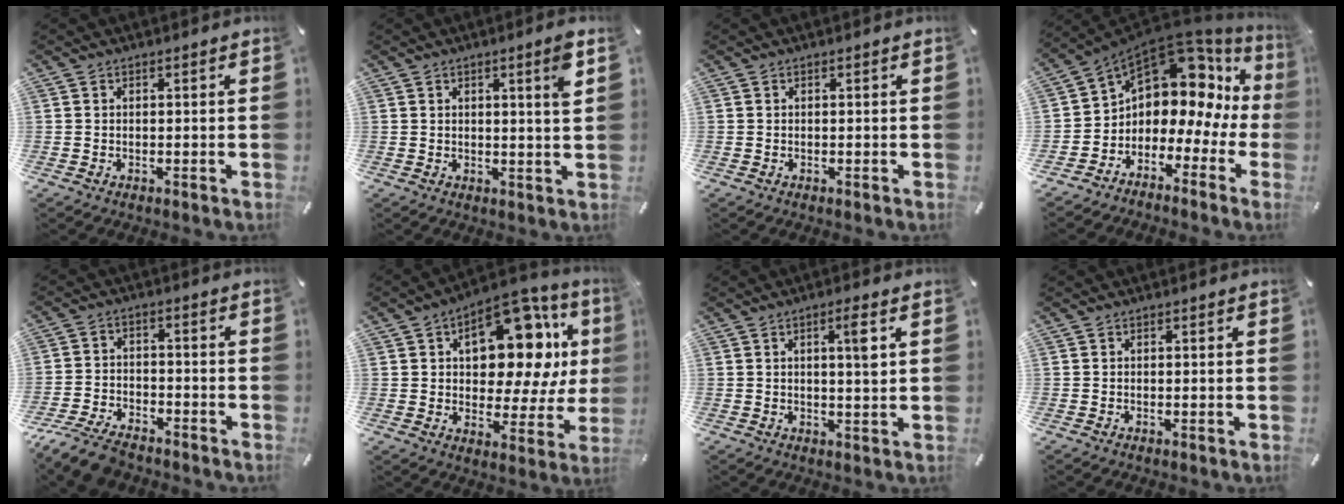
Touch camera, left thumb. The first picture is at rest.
{"total": 4.8, "force": [2.1, 0.0, 4.3], "torque": [-0.070, -0.009, 0.028]}
{"total": 0.0}
{"total": 9.5, "force": [4.4, 7.2, 4.4], "torque": [-0.073, -0.054, 0.070]}
{"total": 7.8, "force": [-6.7, 3.0, 2.8], "torque": [-0.056, 0.031, -0.129]}
{"total": 20.4, "force": [7.6, 11.4, 15.1], "torque": [-0.195, -0.054, 0.124]}
{"total": 4.8, "force": [1.4, 0.5, 4.6], "torque": [-0.075, -0.007, 0.016]}
{"total": 0.0}